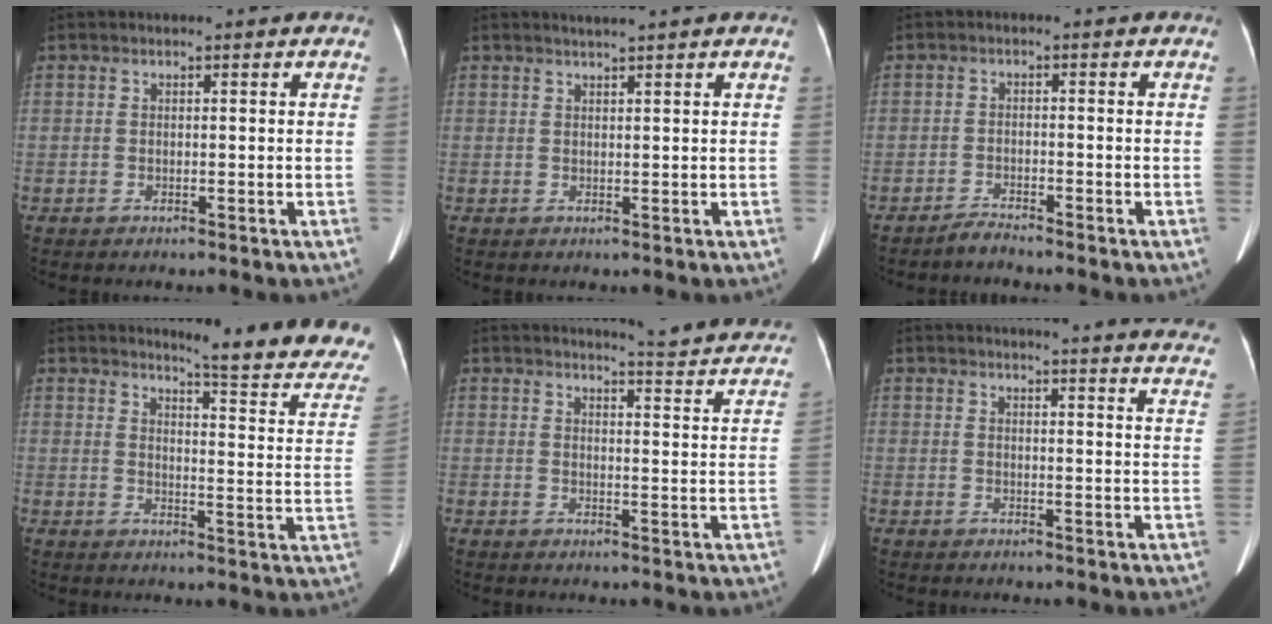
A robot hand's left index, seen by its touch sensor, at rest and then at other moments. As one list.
[{"total": 1.8, "force": [1.5, -0.5, 0.8], "torque": [-0.011, 0.002, 0.029]}, {"total": 2.0, "force": [-1.9, -0.3, 0.2], "torque": [-0.008, -0.008, -0.036]}, {"total": 15.8, "force": [14.5, 0.5, 6.2], "torque": [-0.070, -0.094, 0.156]}, {"total": 13.2, "force": [12.9, 0.2, 2.9], "torque": [-0.027, -0.068, 0.128]}, {"total": 21.3, "force": [20.4, 0.4, 6.2], "torque": [-0.067, -0.107, 0.209]}]